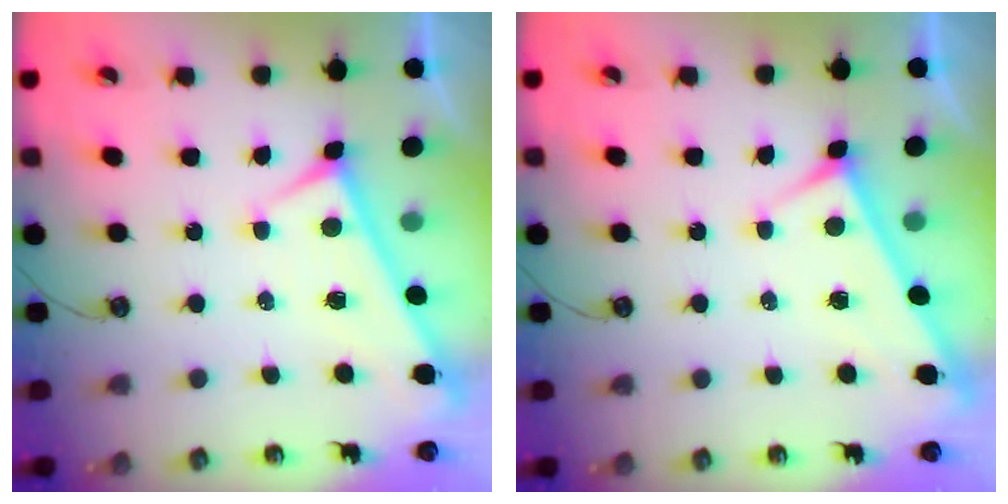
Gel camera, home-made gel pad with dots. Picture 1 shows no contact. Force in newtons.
{"total": 3.9, "press": 3.9, "slide": 0.3}